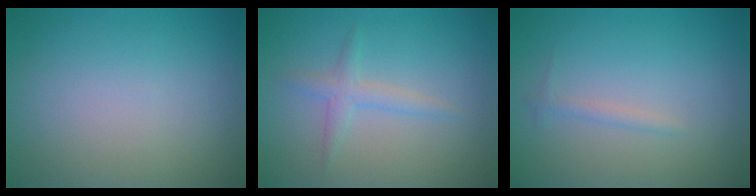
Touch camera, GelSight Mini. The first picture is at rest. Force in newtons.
{"total": 1.7, "press": 1.7, "slide": 0.1}
{"total": 0.8, "press": 0.8, "slide": 0.0}